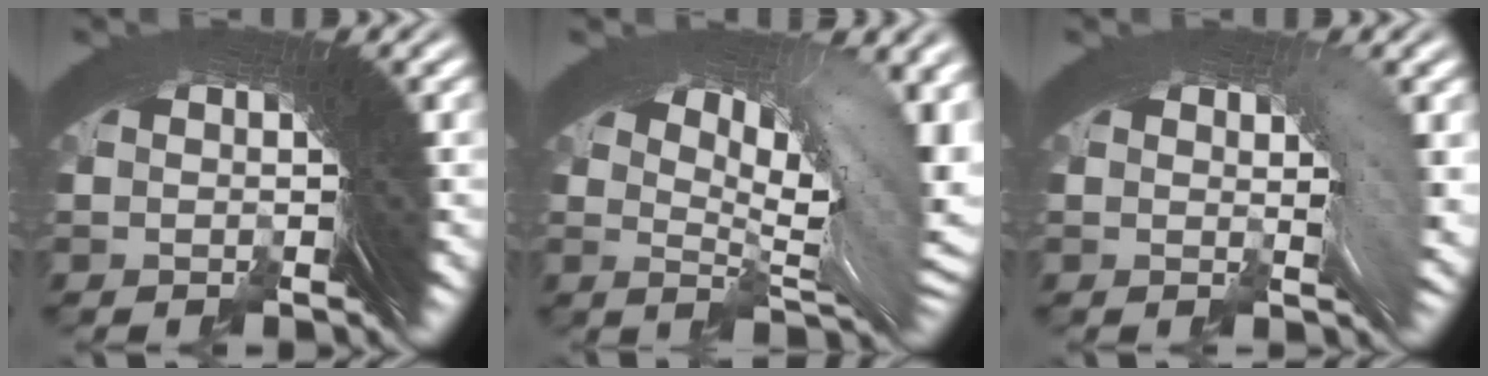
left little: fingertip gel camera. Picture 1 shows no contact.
{"total": 8.1, "force": [2.1, 2.1, 7.5], "torque": [-0.083, 0.002, 0.038]}
{"total": 2.5, "force": [0.3, 0.2, 2.5], "torque": [-0.025, -0.001, 0.007]}